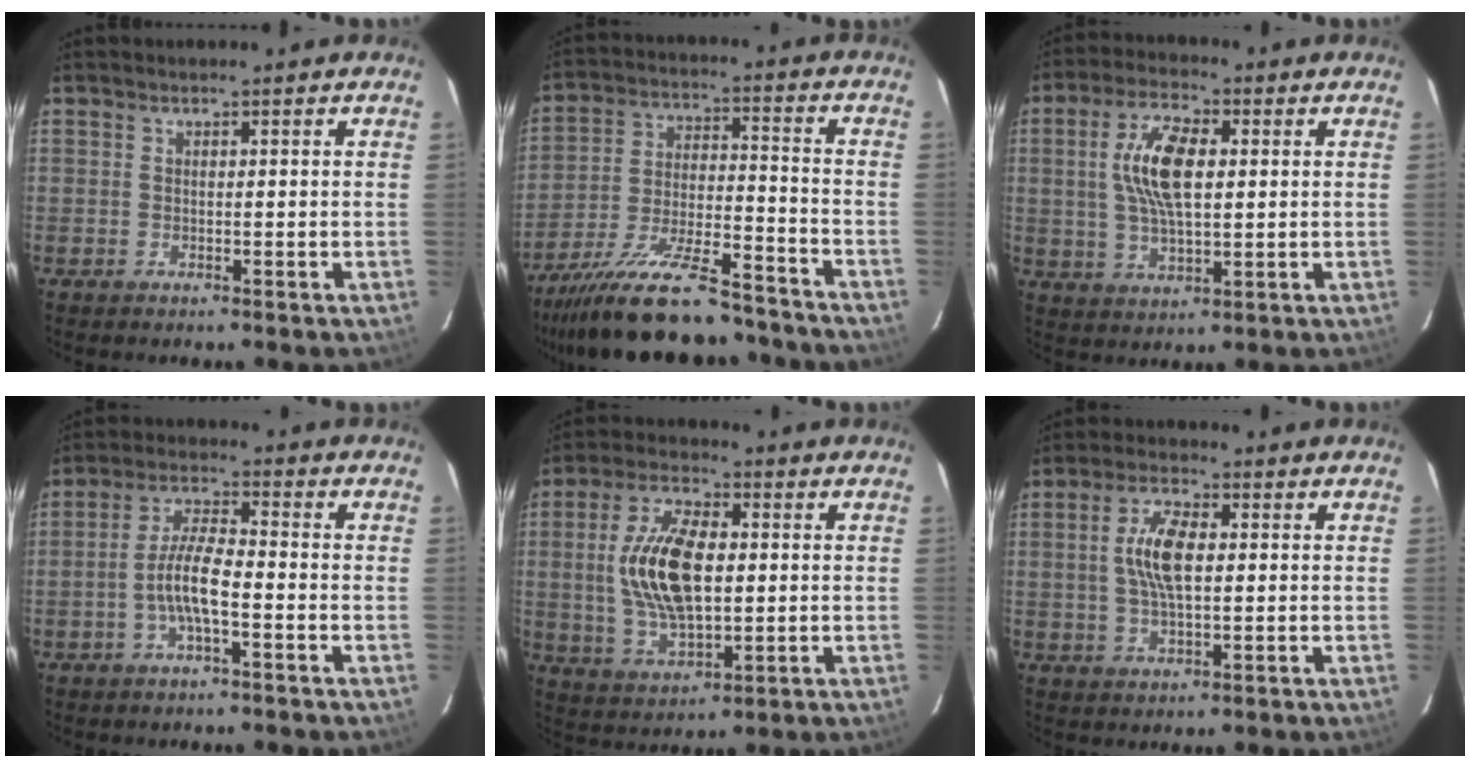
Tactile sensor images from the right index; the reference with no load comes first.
{"total": 21.8, "force": [-18.7, 4.8, 10.2], "torque": [-0.192, -0.029, -0.284]}
{"total": 10.7, "force": [1.7, 4.5, 9.5], "torque": [-0.186, 0.012, 0.033]}
{"total": 6.9, "force": [-2.4, 1.3, 6.3], "torque": [-0.130, 0.008, -0.046]}
{"total": 14.5, "force": [0.8, 7.1, 12.6], "torque": [-0.248, 0.006, 0.021]}
{"total": 7.8, "force": [0.8, 3.2, 7.1], "torque": [-0.138, 0.010, 0.014]}